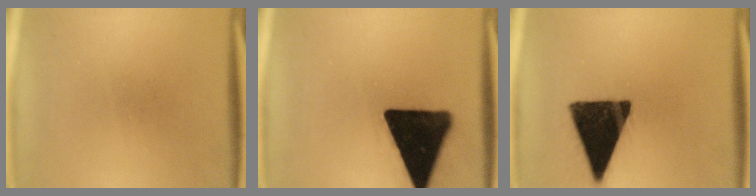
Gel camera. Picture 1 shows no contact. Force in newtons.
{"total": 19.7}
{"total": 17.1}